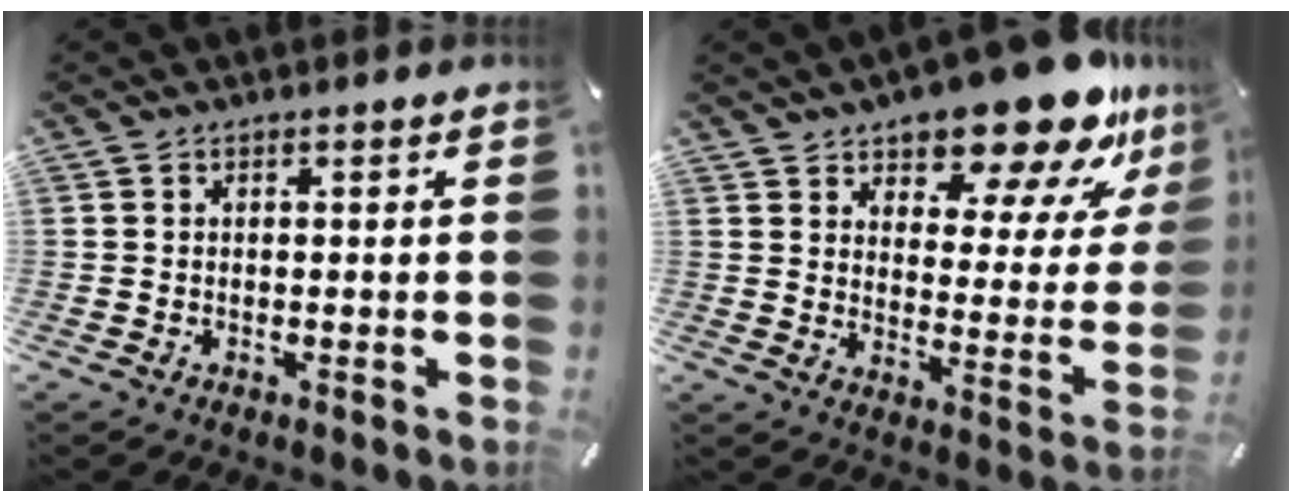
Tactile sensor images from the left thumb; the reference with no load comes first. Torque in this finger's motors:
{"motor_torque": [0.80, 0.79, 1.42, -1.35, 0.31]}